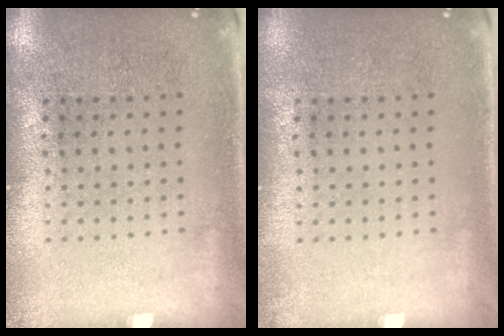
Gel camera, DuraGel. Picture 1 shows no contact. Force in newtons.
{"total": 0.0}